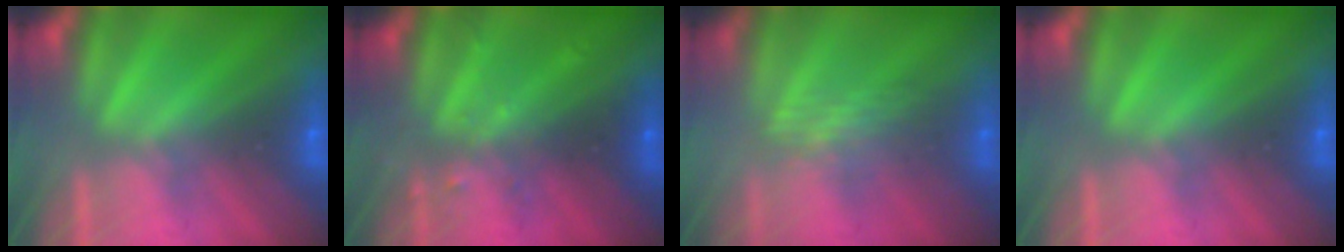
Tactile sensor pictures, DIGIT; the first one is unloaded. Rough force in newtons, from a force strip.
{"total": 2.4}
{"total": 3.0}
{"total": 0.0}